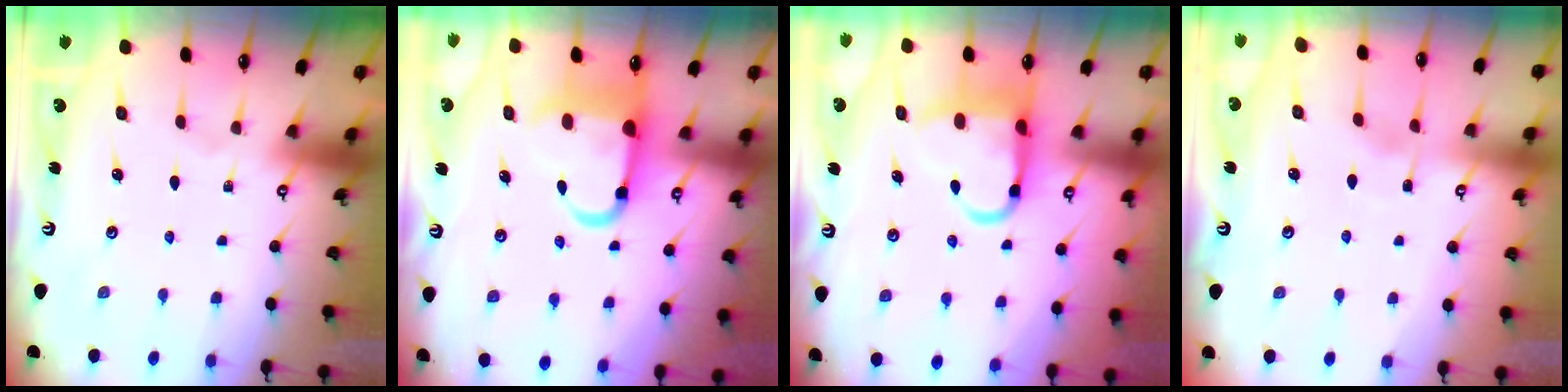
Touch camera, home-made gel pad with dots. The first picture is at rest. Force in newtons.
{"total": 10.9, "press": 10.6, "slide": 2.4}
{"total": 10.6, "press": 10.6, "slide": 1.1}
{"total": 2.0, "press": 2.0, "slide": 0.3}